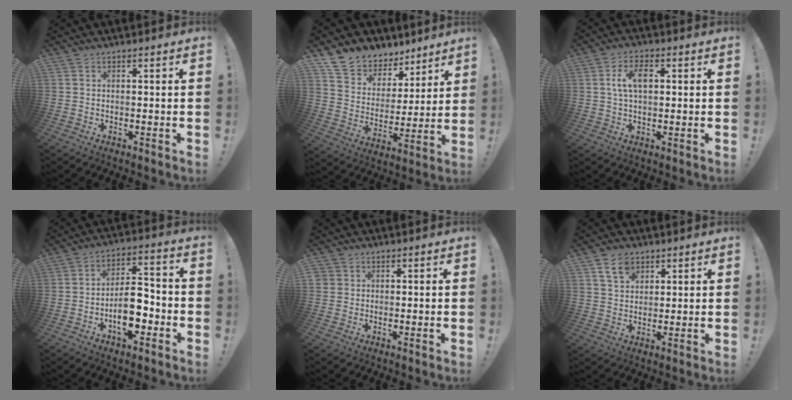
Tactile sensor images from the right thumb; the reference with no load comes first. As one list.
[{"total": 10.3, "force": [8.1, 6.2, 1.6], "torque": [-0.039, -0.065, 0.155]}, {"total": 7.1, "force": [1.4, 3.9, 5.7], "torque": [-0.098, 0.008, 0.023]}, {"total": 12.2, "force": [-4.9, 6.2, 9.2], "torque": [-0.160, 0.027, -0.085]}, {"total": 1.6, "force": [0.5, 1.5, 0.1], "torque": [0.004, -0.002, 0.008]}, {"total": 6.7, "force": [3.9, 4.5, 3.1], "torque": [-0.044, -0.012, 0.072]}]